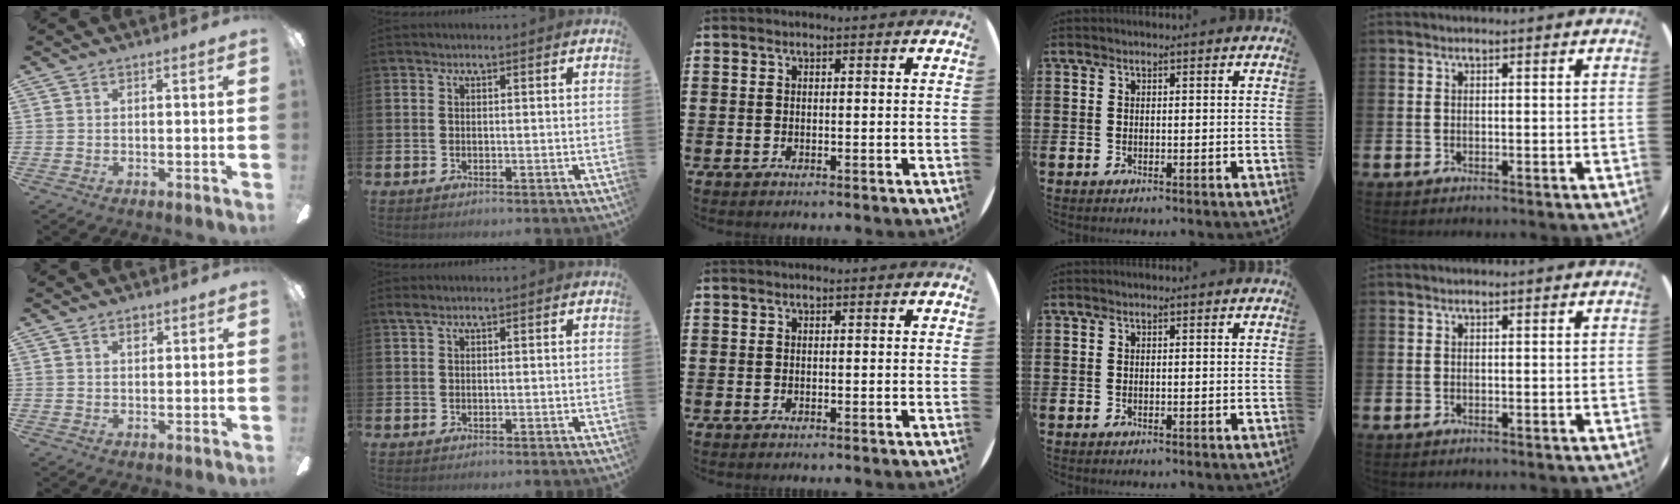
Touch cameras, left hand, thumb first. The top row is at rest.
{"thumb": {"total": 1.6, "force": [1.1, 0.9, 0.8], "torque": [0.000, -0.006, 0.017]}, "index": {"total": 0.9, "force": [0.6, 0.2, 0.6], "torque": [-0.020, 0.007, 0.010]}}